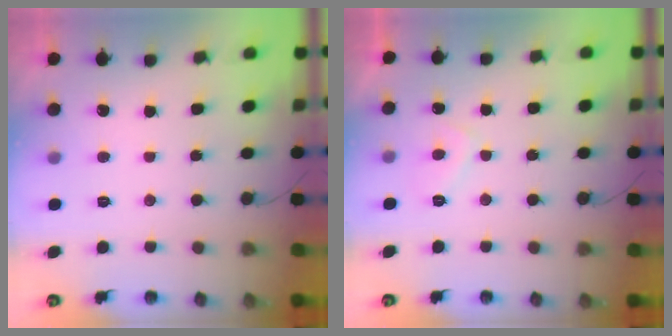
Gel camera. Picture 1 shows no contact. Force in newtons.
{"total": 2.8, "press": 2.8, "slide": 0.4}